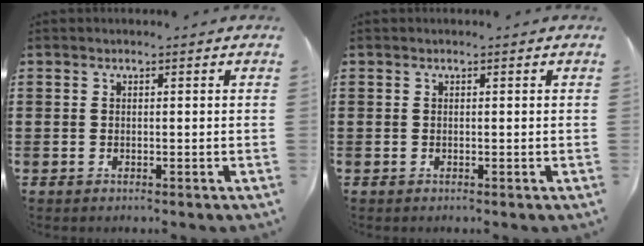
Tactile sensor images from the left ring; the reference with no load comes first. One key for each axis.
{"total": 0.0}